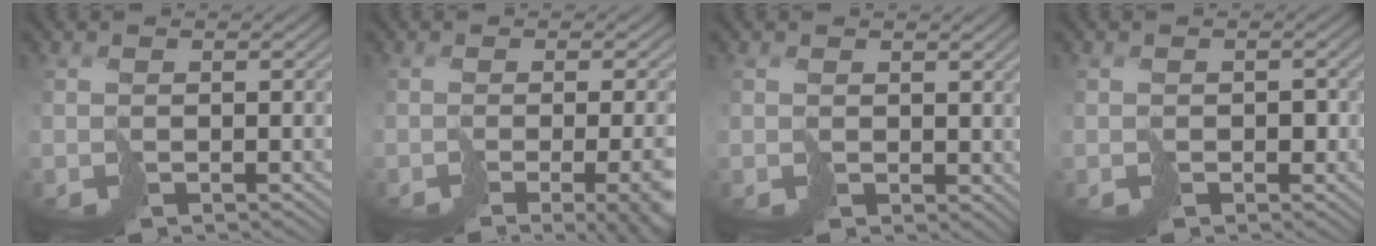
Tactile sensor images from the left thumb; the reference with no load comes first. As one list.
[{"total": 10.9, "force": [-3.7, 4.2, 9.3], "torque": [-0.088, -0.014, -0.029]}, {"total": 1.6, "force": [0.9, 1.1, 0.6], "torque": [-0.015, -0.003, 0.017]}, {"total": 1.4, "force": [-0.3, 1.2, 0.7], "torque": [-0.016, -0.007, -0.007]}]